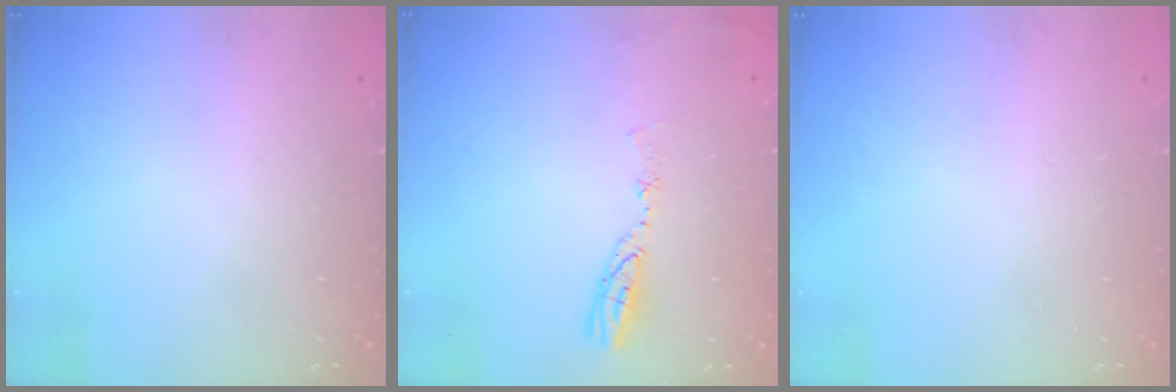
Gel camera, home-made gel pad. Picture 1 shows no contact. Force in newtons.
{"total": 5.0, "press": 5.0, "slide": 0.6}
{"total": 0.0}